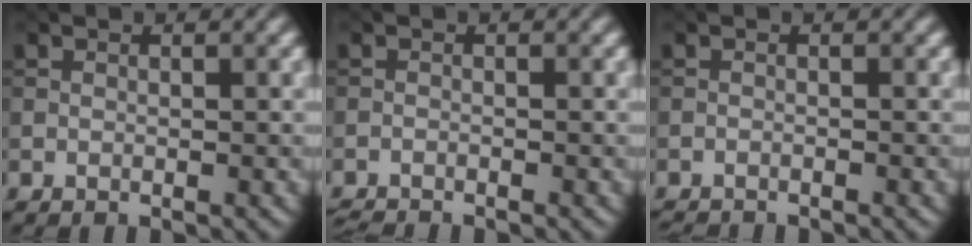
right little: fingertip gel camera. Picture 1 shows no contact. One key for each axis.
{"total": 1.5, "fx": -1.5, "fy": 0.0, "fz": 0.2, "tx": -0.008, "ty": -0.006, "tz": -0.033}
{"total": 1.4, "fx": -1.4, "fy": 0.1, "fz": 0.2, "tx": 0.000, "ty": -0.007, "tz": -0.028}